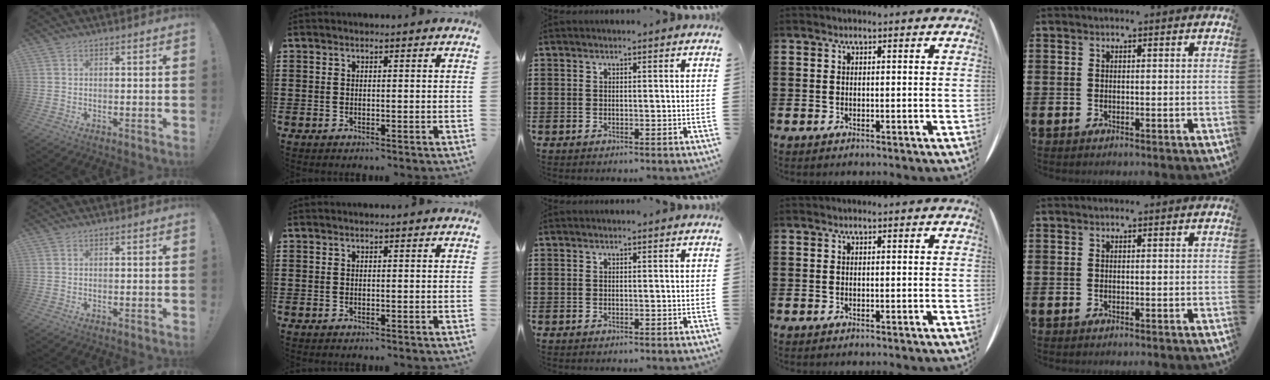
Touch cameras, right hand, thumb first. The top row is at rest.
{}